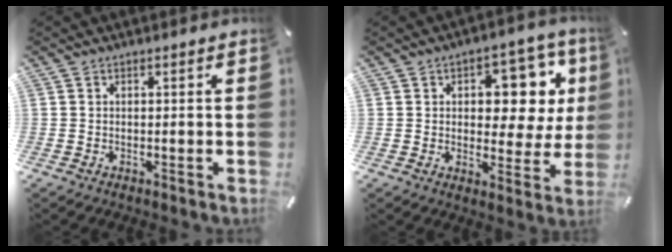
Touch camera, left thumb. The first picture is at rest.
{"total": 11.7, "force": [4.6, 7.1, 8.1], "torque": [-0.091, -0.034, 0.076]}